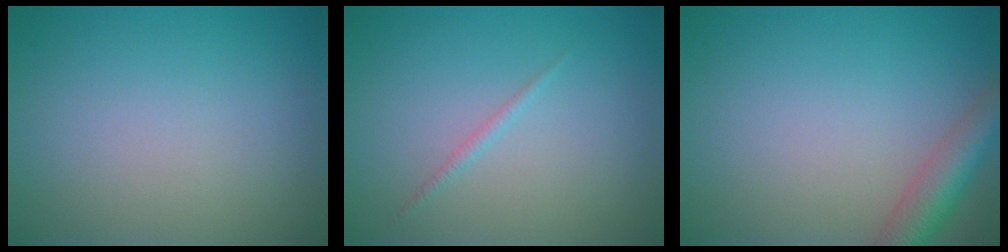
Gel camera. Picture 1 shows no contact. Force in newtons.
{"total": 0.7, "press": 0.7, "slide": 0.0}
{"total": 3.9, "press": 3.9, "slide": 0.3}